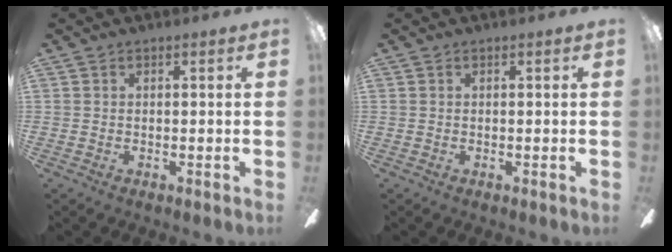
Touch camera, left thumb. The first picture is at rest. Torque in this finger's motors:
{"motor_torque": [-0.01, 0.01, -0.02, 0.02, 0.00]}